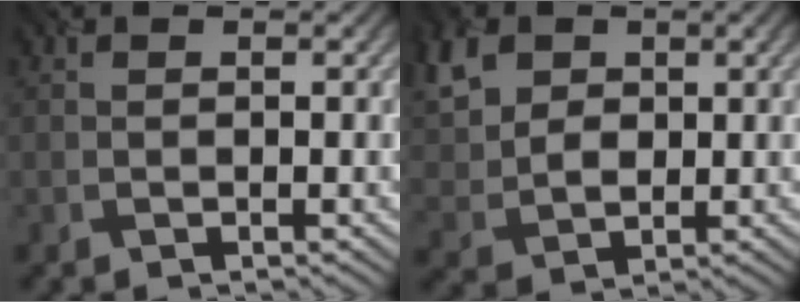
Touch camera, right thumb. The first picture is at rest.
{"total": 8.1, "force": [3.2, 5.7, 4.8], "torque": [-0.137, 0.018, 0.052]}